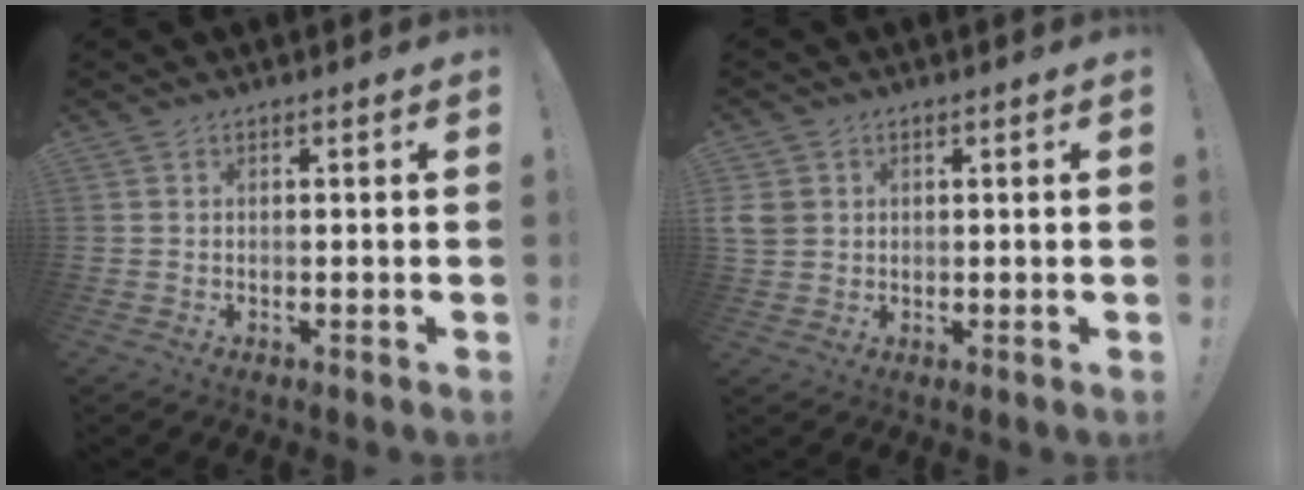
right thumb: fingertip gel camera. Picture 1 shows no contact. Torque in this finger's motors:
{"motor_torque": [0.01, 0.01, 0.00, 0.17, 0.02]}